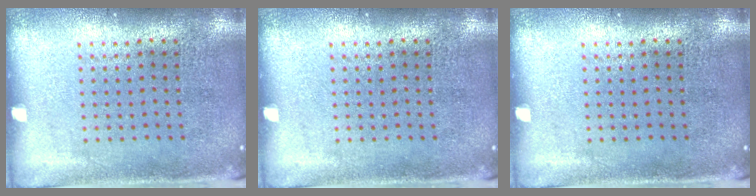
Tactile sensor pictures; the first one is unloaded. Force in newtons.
{"total": 0.0}
{"total": 0.0}